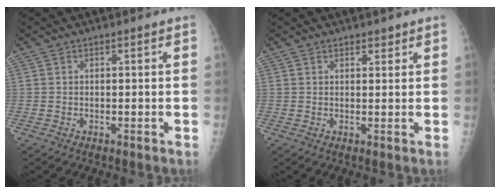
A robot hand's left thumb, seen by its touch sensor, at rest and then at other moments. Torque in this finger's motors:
{"motor_torque": [0.07, 0.28, -0.28, -0.21, 0.02]}